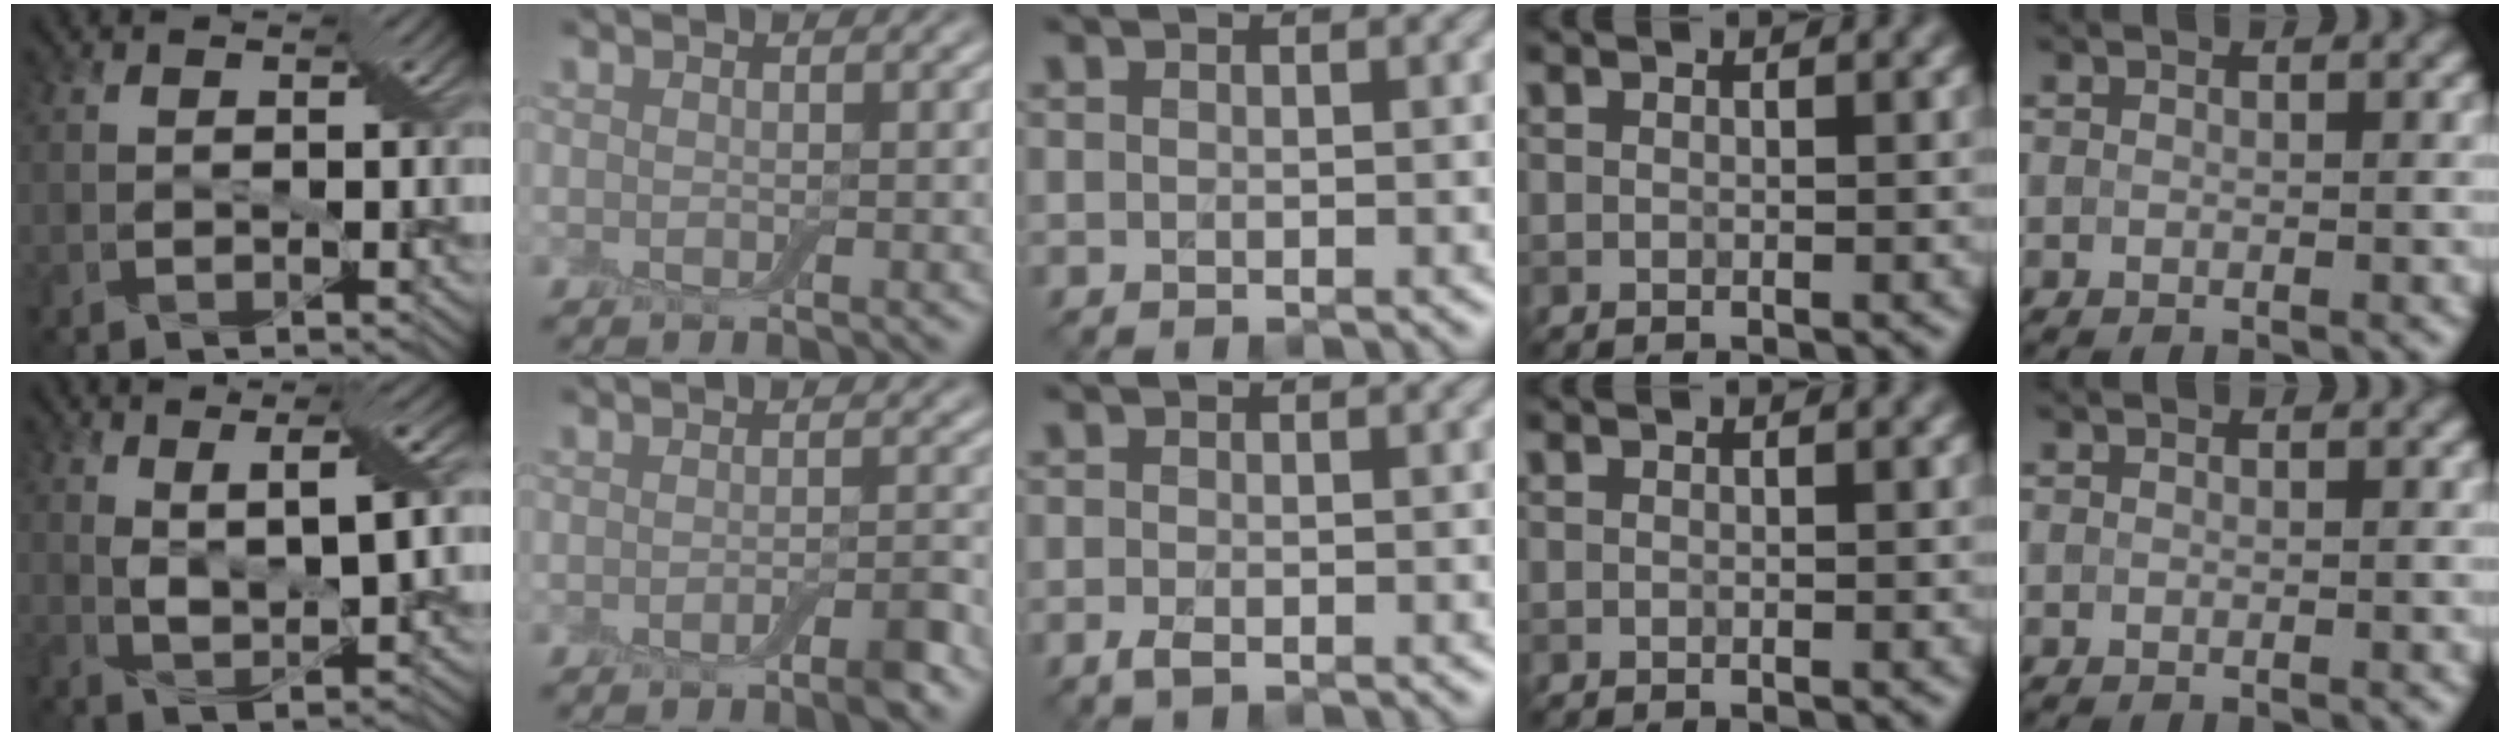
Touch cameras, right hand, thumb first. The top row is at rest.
{"thumb": {"total": 5.1, "force": [2.4, 1.0, 4.3], "torque": [-0.078, -0.001, 0.044]}, "index": {"total": 2.2, "force": [-1.2, 0.5, 1.8], "torque": [-0.025, -0.001, -0.019]}, "middle": {"total": 1.3, "force": [-0.8, 0.3, 0.9], "torque": [-0.020, -0.005, -0.016]}}